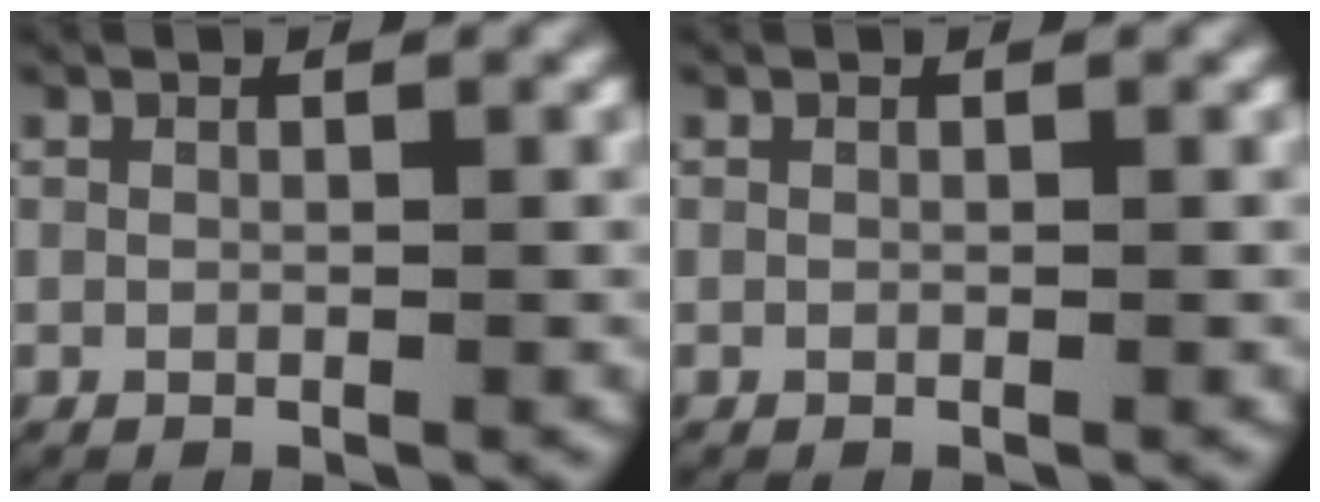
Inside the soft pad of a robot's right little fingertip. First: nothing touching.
{"total": 0.0}